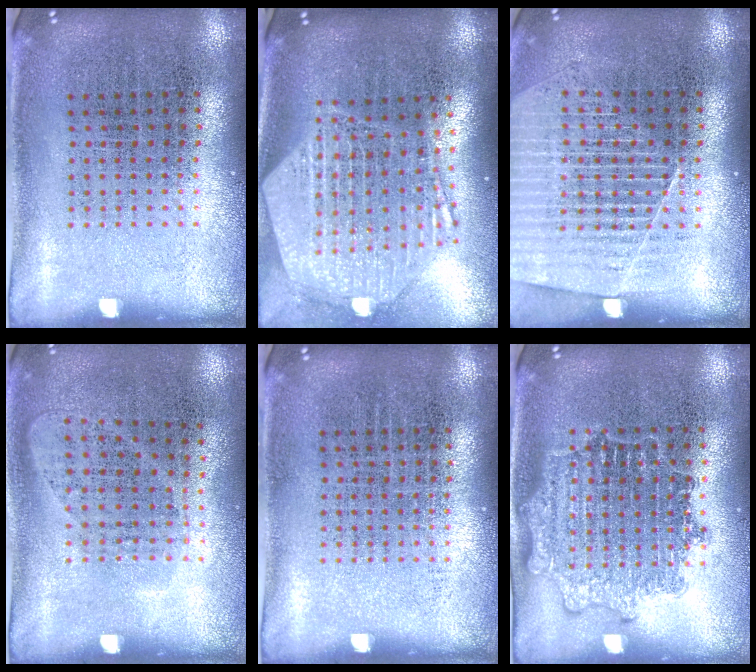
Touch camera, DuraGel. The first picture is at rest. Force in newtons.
{"total": 2.8, "press": 2.2, "slide": 1.7}
{"total": 1.3, "press": 1.3, "slide": 0.3}
{"total": 1.0, "press": 0.8, "slide": 0.5}
{"total": 0.0}
{"total": 1.4, "press": 1.4, "slide": 0.1}